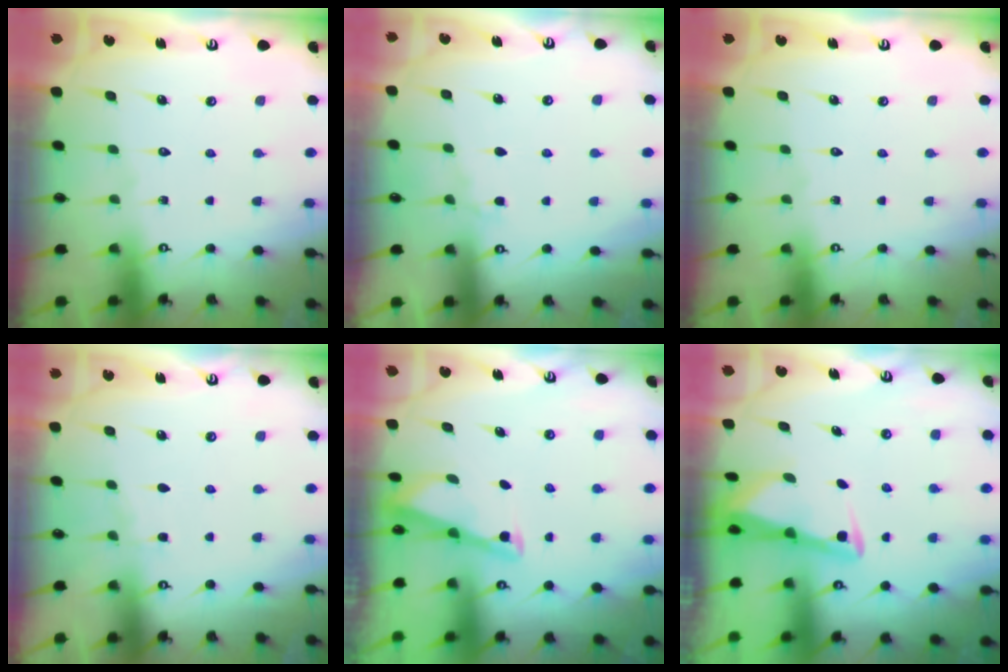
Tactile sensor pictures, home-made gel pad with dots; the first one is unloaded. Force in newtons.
{"total": 3.7, "press": 3.7, "slide": 0.5}
{"total": 0.0}
{"total": 3.2, "press": 3.1, "slide": 0.5}
{"total": 2.9, "press": 2.9, "slide": 0.2}
{"total": 2.9, "press": 2.8, "slide": 0.4}